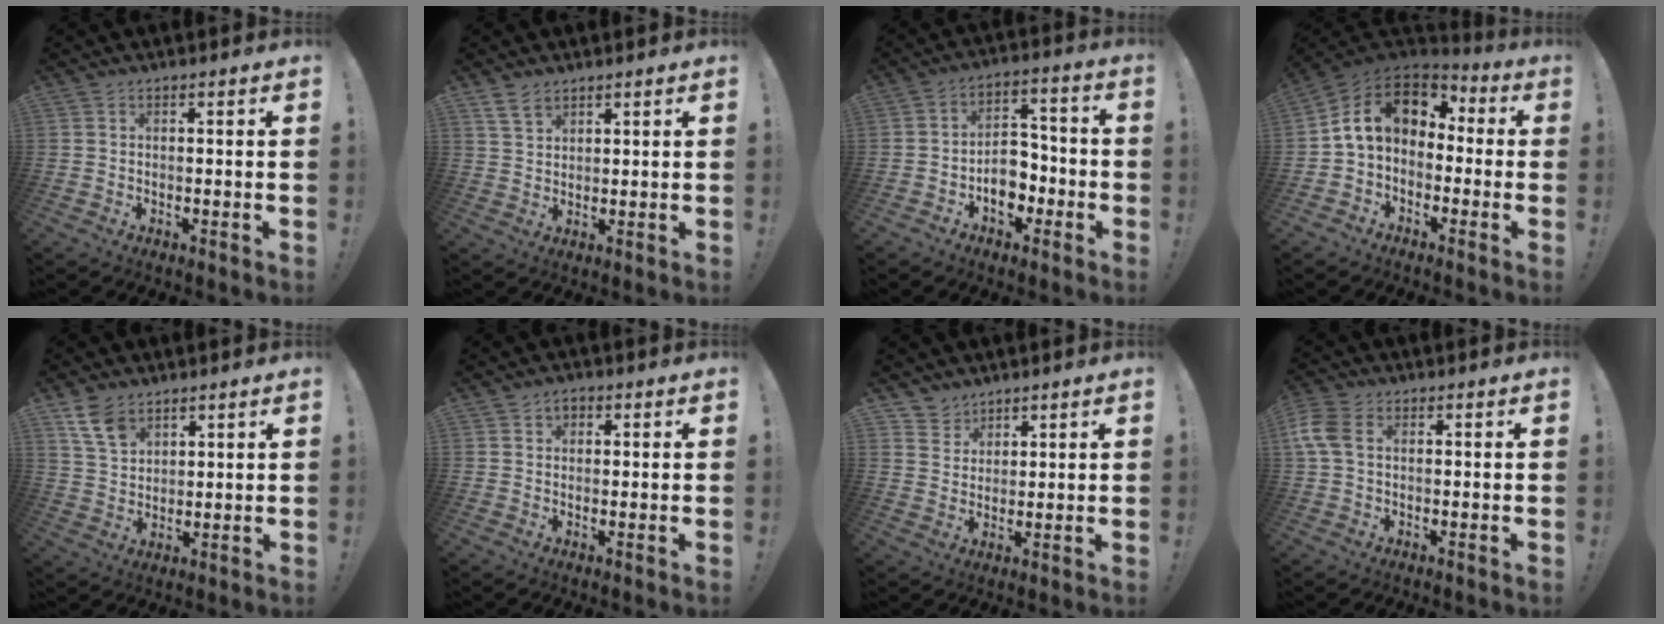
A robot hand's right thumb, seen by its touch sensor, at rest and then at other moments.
{"total": 5.0, "force": [3.7, 2.7, 2.1], "torque": [-0.043, -0.013, 0.072]}
{"total": 9.7, "force": [-3.6, 7.1, 5.6], "torque": [-0.078, 0.021, -0.060]}
{"total": 12.3, "force": [2.3, 8.4, 8.6], "torque": [-0.152, 0.012, 0.043]}
{"total": 8.8, "force": [5.7, 5.2, 4.2], "torque": [-0.076, -0.024, 0.112]}
{"total": 2.4, "force": [0.8, 1.9, 1.2], "torque": [-0.008, -0.002, 0.012]}
{"total": 4.6, "force": [3.5, 3.1, -0.1], "torque": [-0.003, -0.029, 0.067]}
{"total": 6.4, "force": [1.1, 4.2, 4.6], "torque": [-0.114, 0.008, 0.023]}